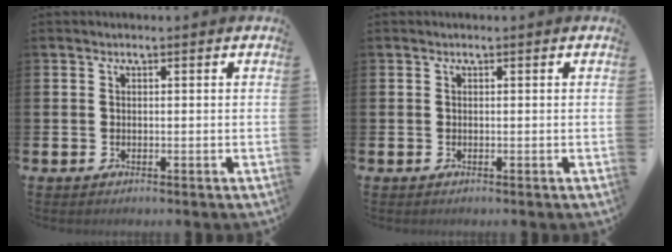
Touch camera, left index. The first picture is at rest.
{"total": 0.0}